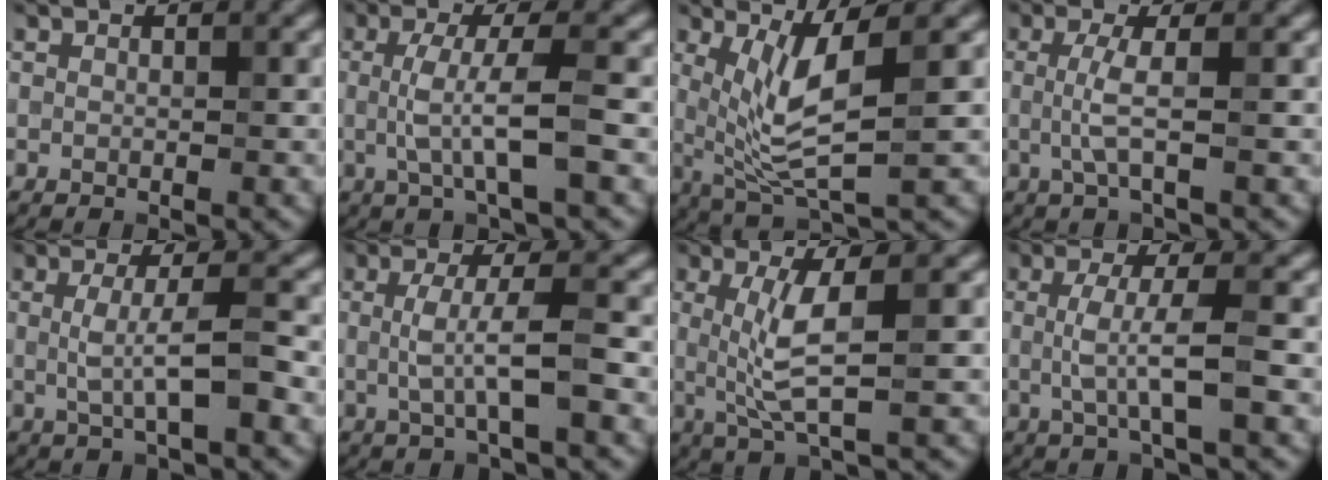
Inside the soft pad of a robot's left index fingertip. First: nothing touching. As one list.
[{"total": 4.3, "force": [-0.2, 0.8, 4.2], "torque": [-0.087, -0.003, -0.003]}, {"total": 5.7, "force": [0.9, 1.4, 5.4], "torque": [-0.111, -0.014, 0.026]}, {"total": 2.6, "force": [-0.1, 0.4, 2.5], "torque": [-0.058, -0.003, -0.002]}, {"total": 3.7, "force": [-0.1, 0.6, 3.6], "torque": [-0.070, -0.003, -0.002]}, {"total": 3.7, "force": [-0.1, 0.6, 3.6], "torque": [-0.071, 0.001, -0.004]}, {"total": 4.3, "force": [0.5, 0.8, 4.2], "torque": [-0.090, -0.003, 0.014]}, {"total": 3.7, "force": [-0.2, 0.6, 3.7], "torque": [-0.072, -0.002, -0.003]}]